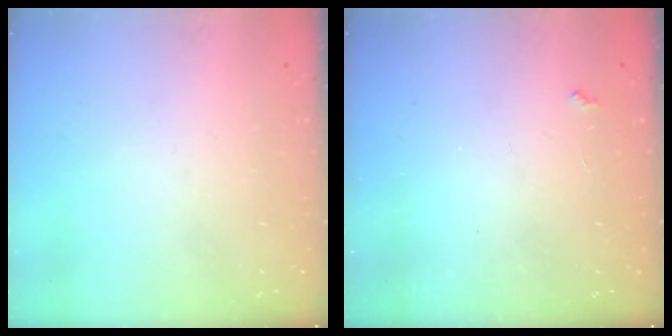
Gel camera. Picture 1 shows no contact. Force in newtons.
{"total": 2.7, "press": 2.6, "slide": 0.4}